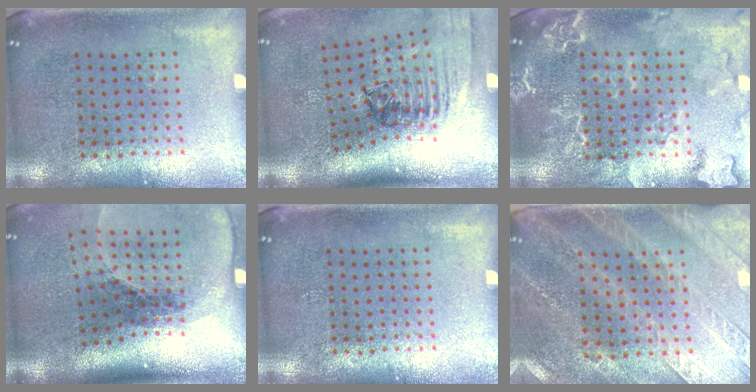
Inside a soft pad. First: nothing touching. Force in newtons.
{"total": 2.5, "press": 1.8, "slide": 1.7}
{"total": 2.4, "press": 2.4, "slide": 0.3}
{"total": 2.6, "press": 1.9, "slide": 1.8}
{"total": 0.0}
{"total": 2.9, "press": 2.7, "slide": 1.1}